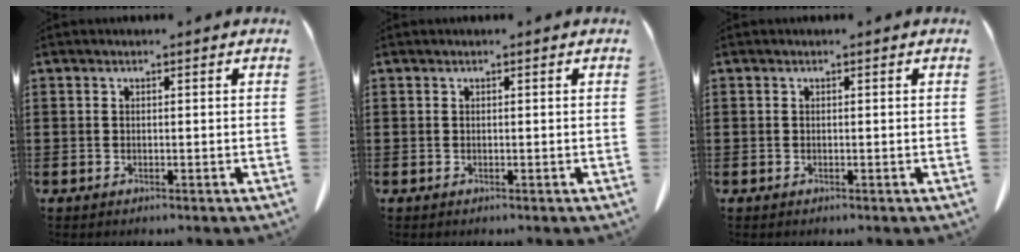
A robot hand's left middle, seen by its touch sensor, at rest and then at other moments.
{"total": 0.0}
{"total": 0.0}